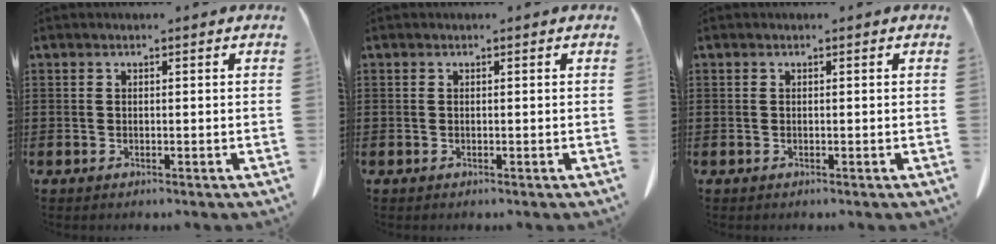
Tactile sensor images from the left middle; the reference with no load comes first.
{"total": 0.0}
{"total": 0.0}